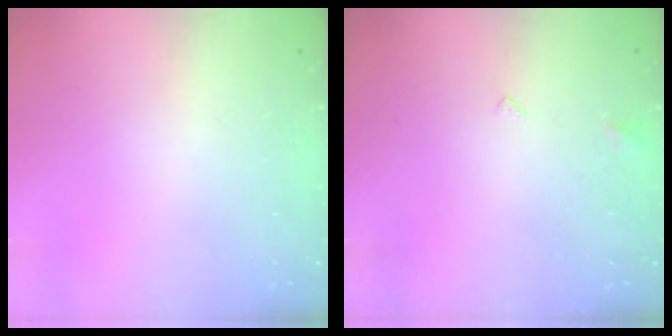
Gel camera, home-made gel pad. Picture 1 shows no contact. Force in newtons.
{"total": 2.8, "press": 2.8, "slide": 0.5}